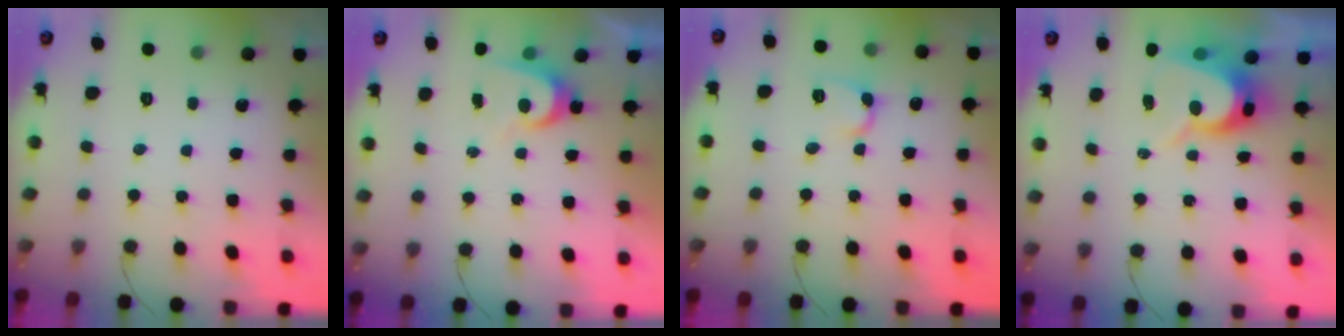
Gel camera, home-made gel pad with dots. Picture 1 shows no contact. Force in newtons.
{"total": 5.1, "press": 5.0, "slide": 0.5}
{"total": 5.3, "press": 5.2, "slide": 0.6}
{"total": 8.9, "press": 8.9, "slide": 0.7}